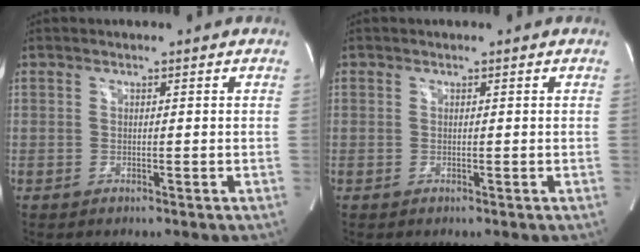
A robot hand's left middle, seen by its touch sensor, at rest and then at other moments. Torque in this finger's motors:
{"motor_torque": [0.00, 0.01, -0.08, 0.00]}